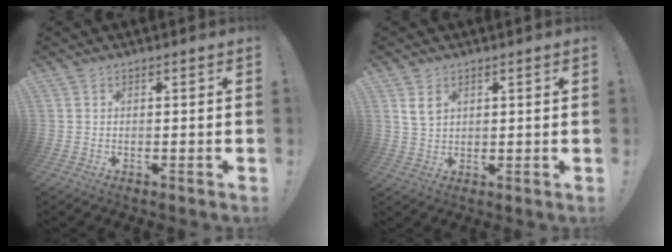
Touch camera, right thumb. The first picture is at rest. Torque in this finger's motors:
{"motor_torque": [1.13, 0.09, 0.11, -0.22, 0.00]}